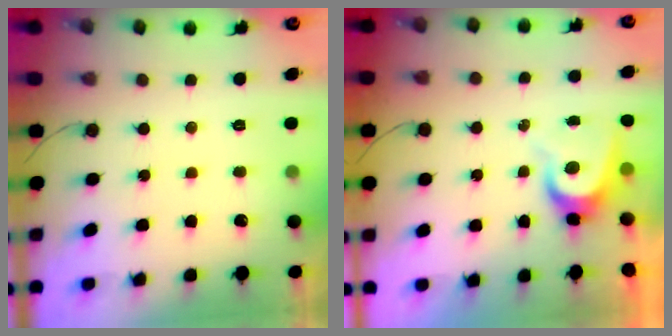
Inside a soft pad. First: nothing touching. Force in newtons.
{"total": 6.1, "press": 6.1, "slide": 0.5}